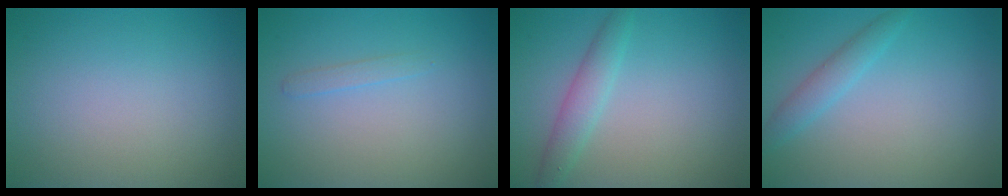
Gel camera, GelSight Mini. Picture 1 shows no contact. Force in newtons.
{"total": 0.8, "press": 0.8, "slide": 0.0}
{"total": 2.3, "press": 2.3, "slide": 0.0}
{"total": 1.9, "press": 1.9, "slide": 0.1}